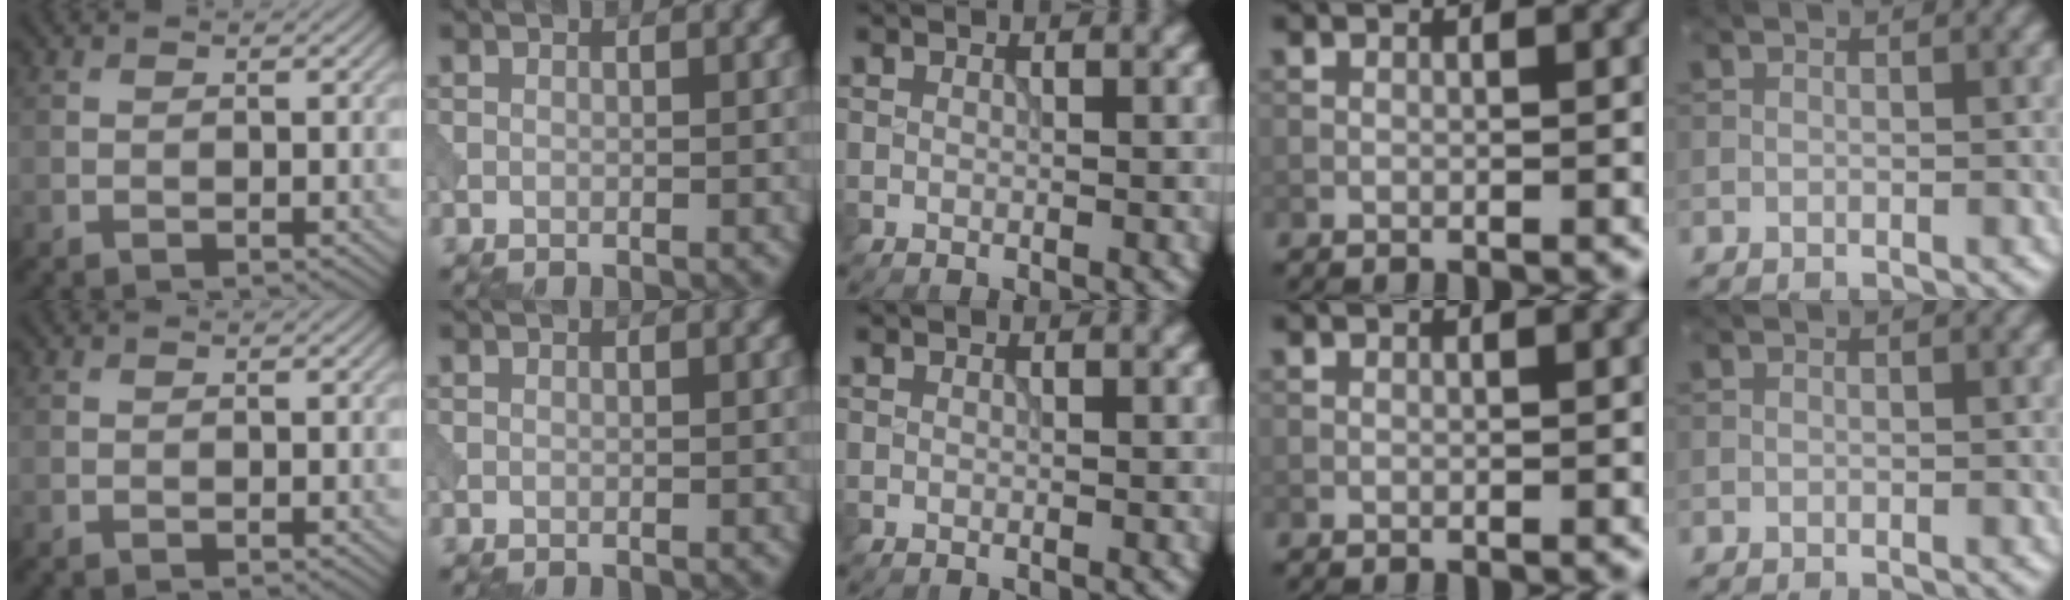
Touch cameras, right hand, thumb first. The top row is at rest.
{}